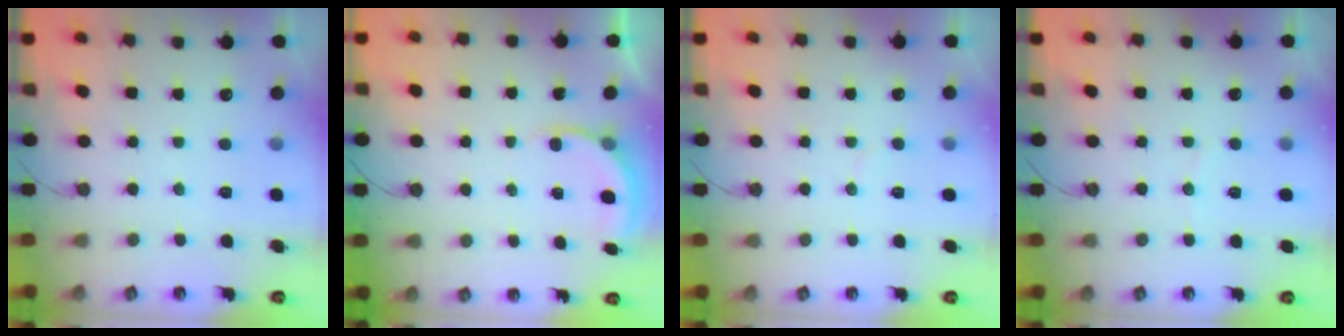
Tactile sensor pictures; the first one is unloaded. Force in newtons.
{"total": 3.9, "press": 3.9, "slide": 0.3}
{"total": 4.1, "press": 4.1, "slide": 0.4}
{"total": 2.0, "press": 1.8, "slide": 0.9}